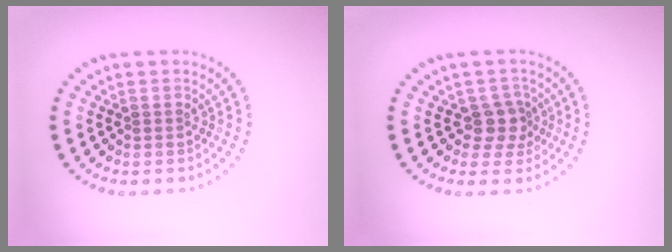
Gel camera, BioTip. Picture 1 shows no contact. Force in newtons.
{"total": 2.4, "press": 1.9, "slide": 1.4}